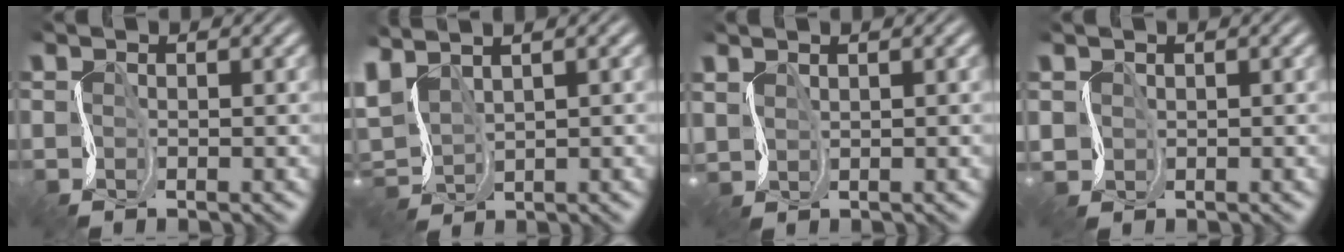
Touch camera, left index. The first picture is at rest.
{"total": 4.1, "force": [1.4, 2.4, 3.0], "torque": [-0.084, 0.004, 0.031]}
{"total": 1.4, "force": [1.2, 0.4, 0.5], "torque": [-0.020, 0.001, 0.028]}
{"total": 1.3, "force": [0.5, 1.1, 0.5], "torque": [-0.014, -0.004, 0.013]}